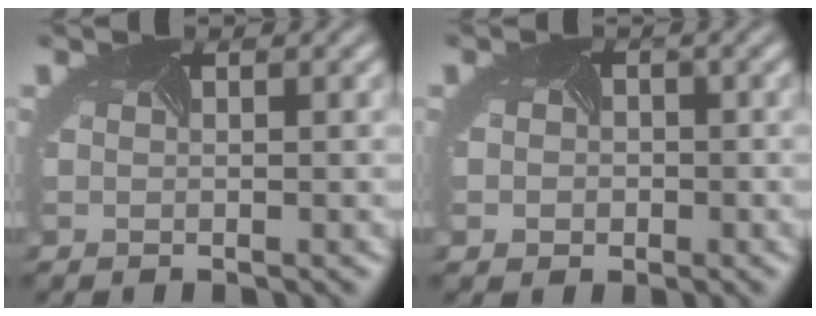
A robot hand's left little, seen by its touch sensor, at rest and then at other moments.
{"total": 3.1, "force": [-0.2, 2.7, 1.5], "torque": [-0.013, 0.001, -0.010]}